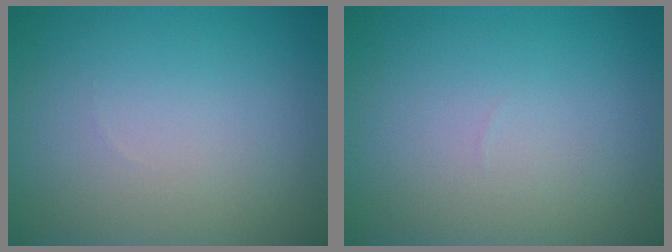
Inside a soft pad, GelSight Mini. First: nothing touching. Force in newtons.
{"total": 0.0}